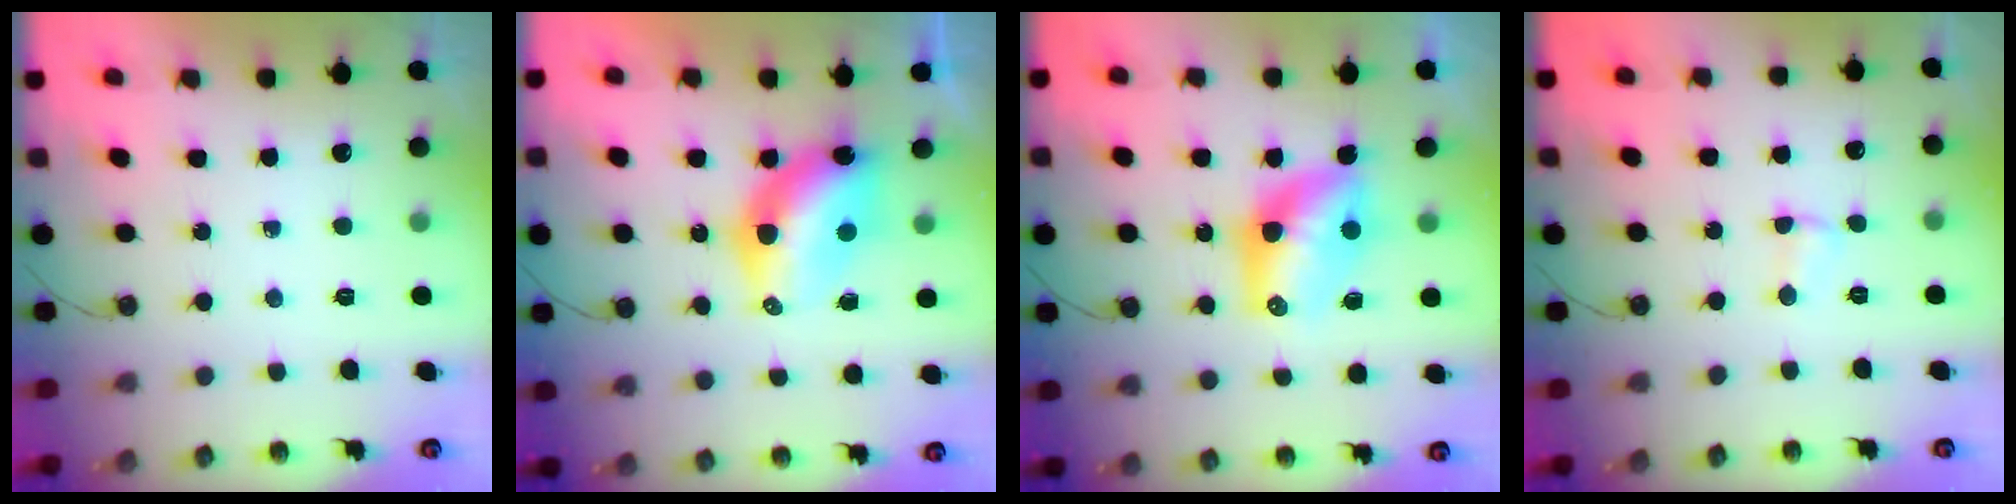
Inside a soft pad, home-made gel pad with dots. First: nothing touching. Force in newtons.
{"total": 8.3, "press": 8.3, "slide": 0.4}
{"total": 10.1, "press": 10.1, "slide": 0.6}
{"total": 2.8, "press": 2.8, "slide": 0.3}